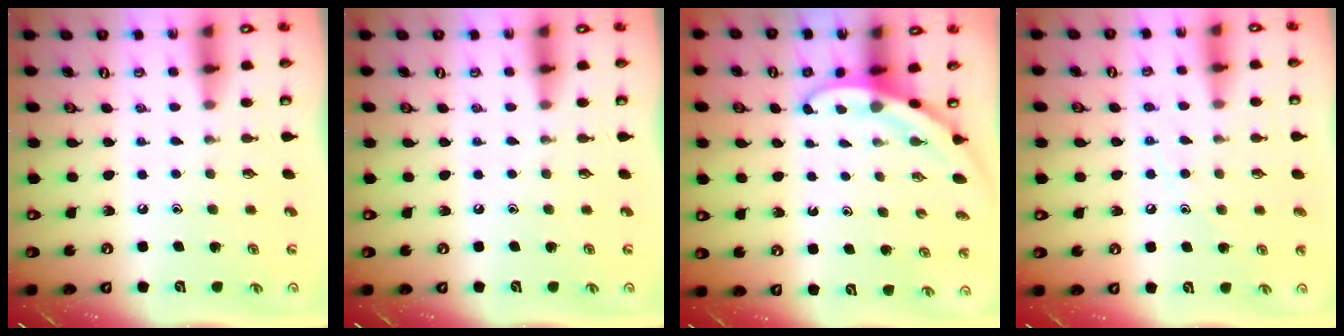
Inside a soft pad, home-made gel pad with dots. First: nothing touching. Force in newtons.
{"total": 0.0}
{"total": 3.3, "press": 3.3, "slide": 0.1}
{"total": 8.2, "press": 8.2, "slide": 0.7}